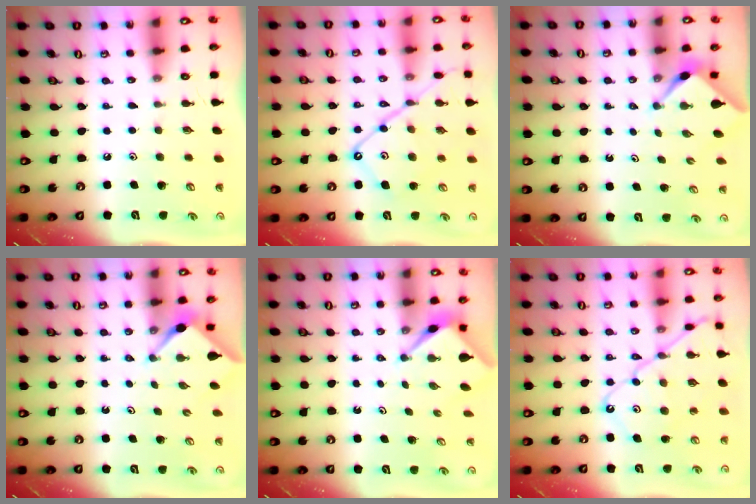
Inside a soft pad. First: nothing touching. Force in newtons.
{"total": 13.7, "press": 13.6, "slide": 1.2}
{"total": 2.4, "press": 2.3, "slide": 0.3}
{"total": 3.1, "press": 3.1, "slide": 0.4}
{"total": 2.6, "press": 2.6, "slide": 0.0}
{"total": 14.1, "press": 14.0, "slide": 1.4}